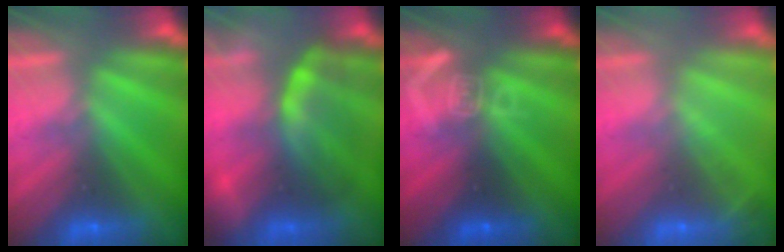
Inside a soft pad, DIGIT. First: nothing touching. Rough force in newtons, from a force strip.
{"total": 5.5}
{"total": 3.0}
{"total": 2.0}